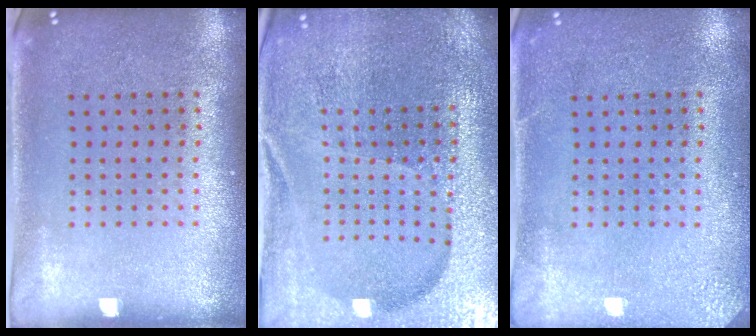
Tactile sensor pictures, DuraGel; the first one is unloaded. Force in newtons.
{"total": 4.6, "press": 4.3, "slide": 1.4}
{"total": 2.5, "press": 2.4, "slide": 0.3}